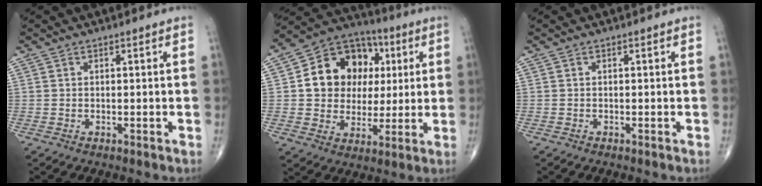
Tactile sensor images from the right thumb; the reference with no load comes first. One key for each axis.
{"total": 16.4, "fx": 3.0, "fy": 13.5, "fz": 8.8, "tx": -0.100, "ty": 0.016, "tz": 0.051}
{"total": 0.0}